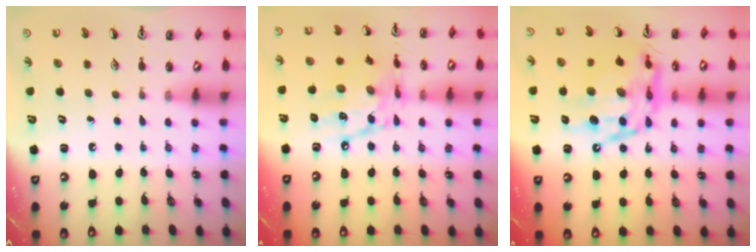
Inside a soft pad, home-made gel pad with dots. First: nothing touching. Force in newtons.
{"total": 14.6, "press": 14.6, "slide": 0.9}
{"total": 17.9, "press": 17.8, "slide": 1.7}